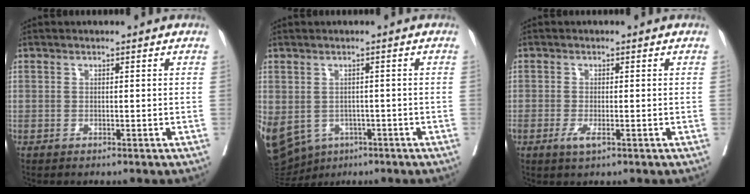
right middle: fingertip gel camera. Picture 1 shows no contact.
{"total": 23.1, "force": [-9.2, 18.5, 10.3], "torque": [-0.359, -0.023, -0.127]}
{"total": 2.1, "force": [-0.9, 0.5, 1.8], "torque": [-0.030, -0.003, -0.016]}